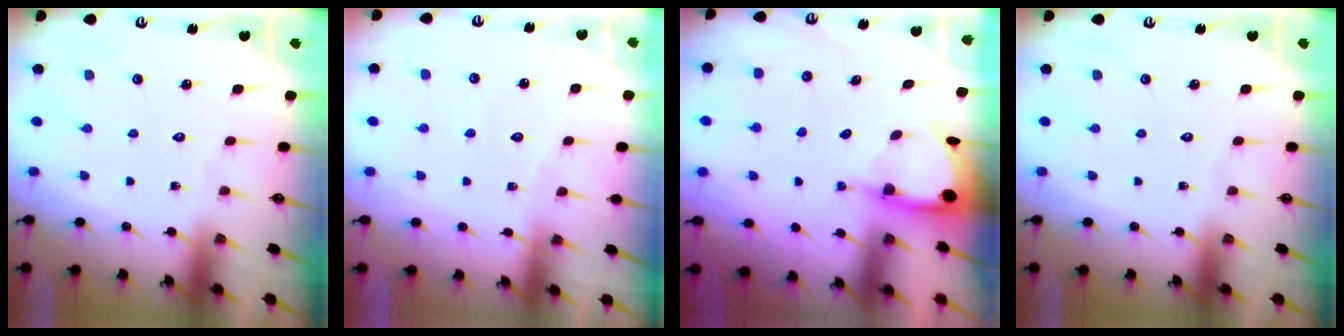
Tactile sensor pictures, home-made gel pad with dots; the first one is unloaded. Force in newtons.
{"total": 2.3, "press": 2.3, "slide": 0.2}
{"total": 3.5, "press": 3.4, "slide": 0.2}
{"total": 0.0}